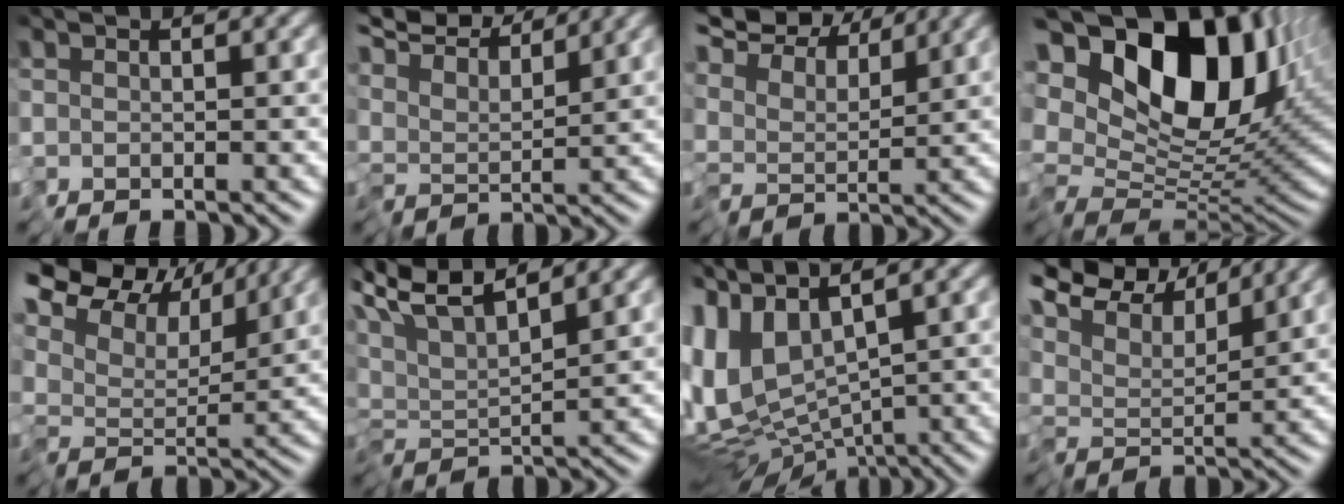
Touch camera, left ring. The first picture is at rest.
{"total": 6.8, "force": [6.2, 1.3, 2.5], "torque": [-0.073, 0.021, 0.102]}
{"total": 7.8, "force": [6.3, 3.2, 3.4], "torque": [-0.103, 0.022, 0.097]}
{"total": 16.3, "force": [6.1, 9.0, 12.2], "torque": [-0.228, 0.031, 0.101]}
{"total": 10.9, "force": [7.3, 5.7, 5.8], "torque": [-0.141, 0.023, 0.113]}
{"total": 6.4, "force": [5.2, 0.2, 3.7], "torque": [-0.086, 0.020, 0.095]}
{"total": 11.5, "force": [1.0, 5.4, 10.1], "torque": [-0.256, -0.019, 0.068]}
{"total": 8.6, "force": [6.7, 3.7, 4.0], "torque": [-0.108, 0.018, 0.102]}